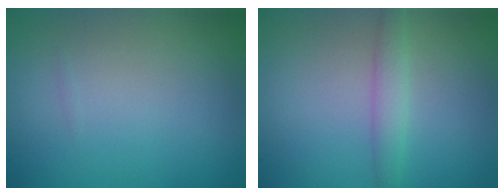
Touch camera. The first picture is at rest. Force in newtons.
{"total": 1.8, "press": 1.8, "slide": 0.1}